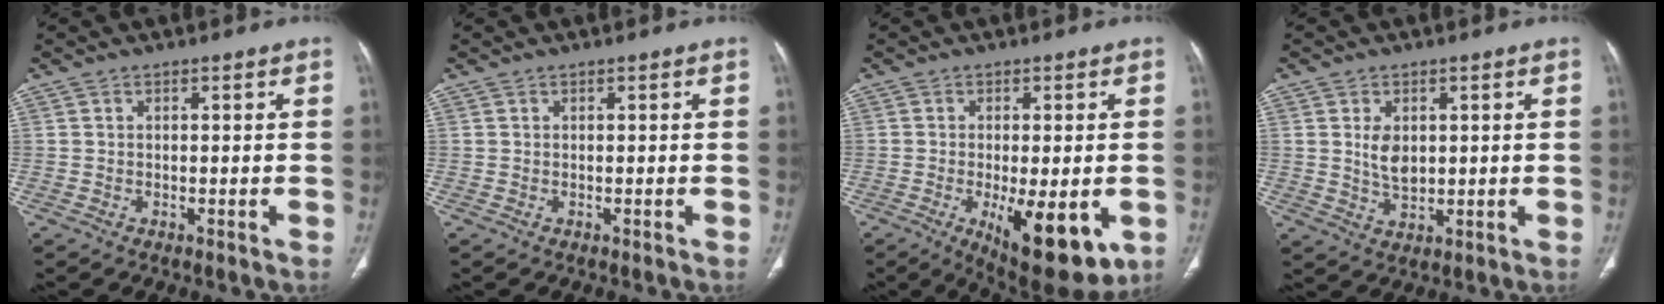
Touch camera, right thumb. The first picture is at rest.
{"total": 0.0}
{"total": 14.4, "force": [-4.4, 5.5, 12.5], "torque": [-0.160, -0.017, -0.048]}
{"total": 4.9, "force": [1.0, 3.2, 3.6], "torque": [-0.052, -0.011, 0.027]}